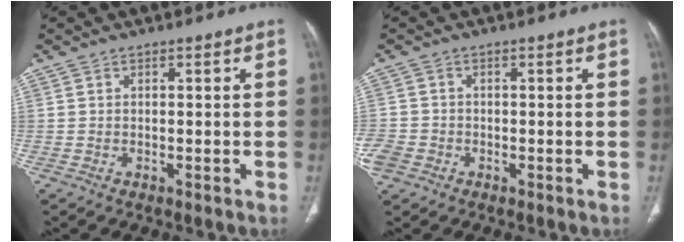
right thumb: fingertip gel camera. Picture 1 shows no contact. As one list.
[{"total": 4.7, "force": [-2.1, 3.7, 2.1], "torque": [-0.056, 0.009, -0.038]}]